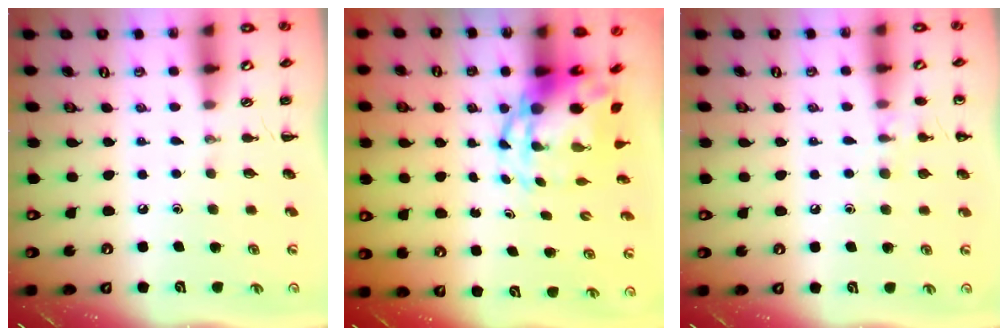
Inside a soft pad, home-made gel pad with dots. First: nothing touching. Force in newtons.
{"total": 6.8, "press": 6.5, "slide": 2.0}
{"total": 6.2, "press": 5.9, "slide": 1.9}